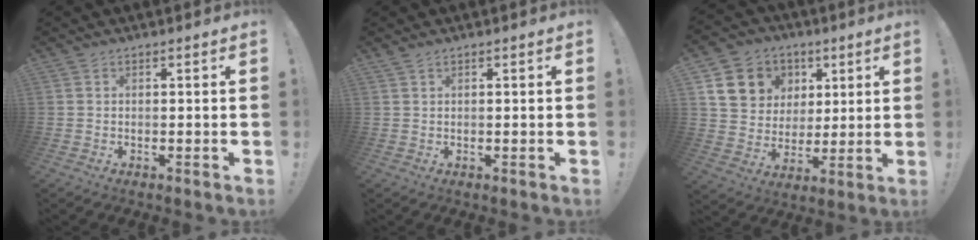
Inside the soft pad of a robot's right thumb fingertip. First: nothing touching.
{"total": 0.7, "force": [0.6, 0.0, 0.5], "torque": [-0.010, 0.000, 0.010]}
{"total": 14.0, "force": [5.3, 12.2, 4.3], "torque": [-0.060, -0.020, 0.122]}